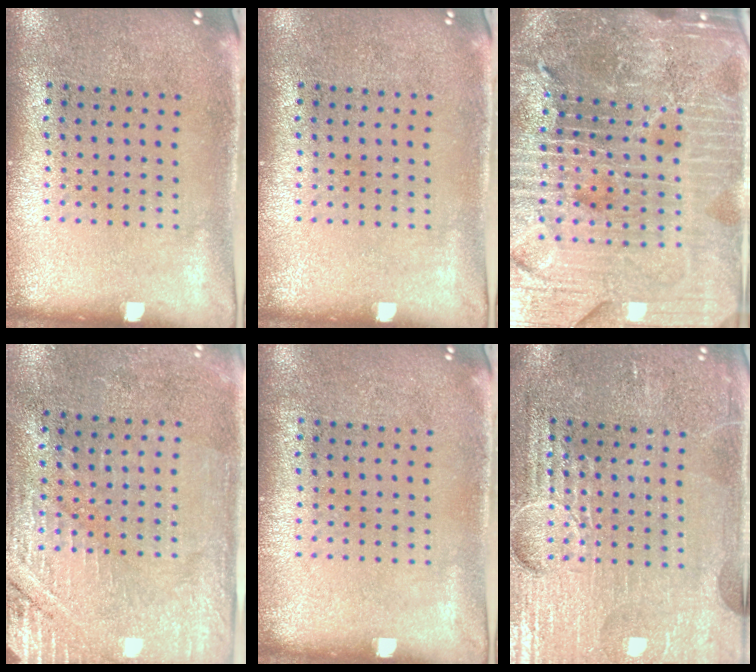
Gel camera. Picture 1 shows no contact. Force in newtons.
{"total": 0.0}
{"total": 6.6, "press": 5.8, "slide": 3.2}
{"total": 2.8, "press": 2.7, "slide": 0.9}
{"total": 0.0}
{"total": 4.1, "press": 4.0, "slide": 0.5}